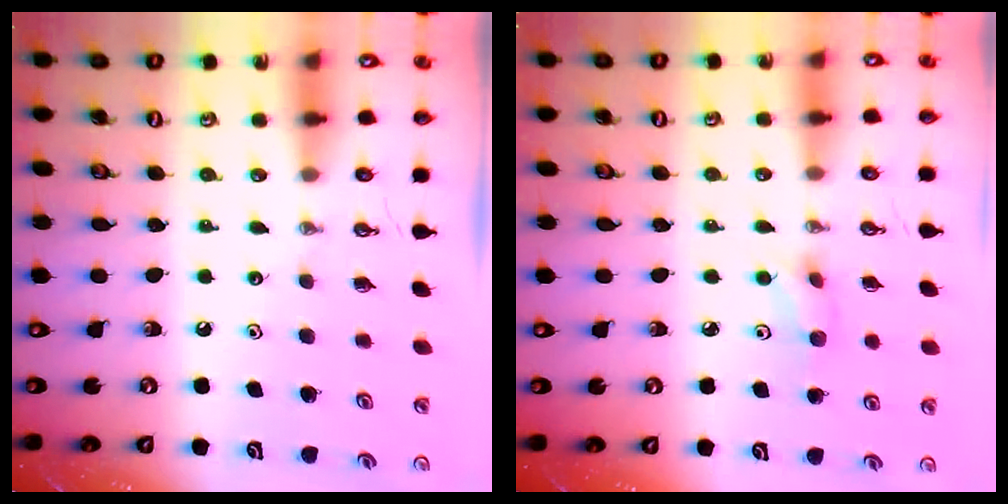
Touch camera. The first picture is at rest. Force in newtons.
{"total": 5.0, "press": 4.9, "slide": 1.0}